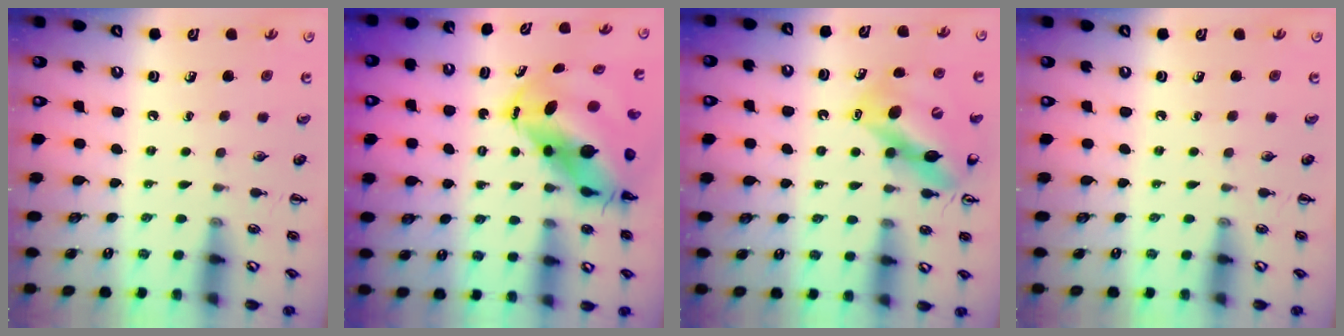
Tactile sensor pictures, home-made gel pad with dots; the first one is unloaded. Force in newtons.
{"total": 10.9, "press": 10.5, "slide": 2.9}
{"total": 13.1, "press": 12.6, "slide": 3.6}
{"total": 0.0}